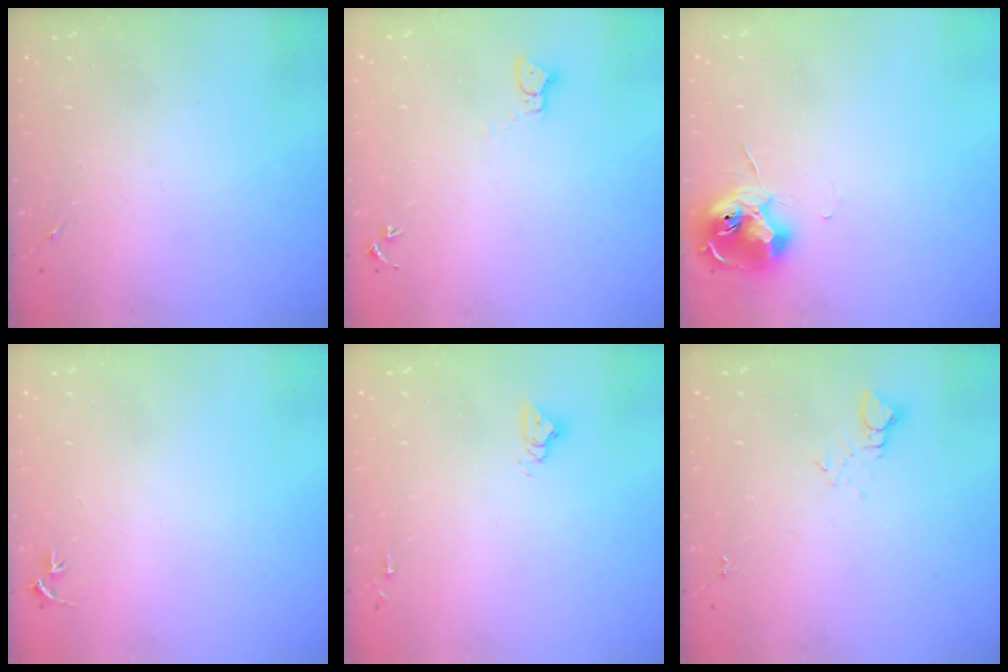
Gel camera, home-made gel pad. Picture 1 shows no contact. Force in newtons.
{"total": 2.3, "press": 2.3, "slide": 0.3}
{"total": 11.1, "press": 11.0, "slide": 0.6}
{"total": 3.1, "press": 3.1, "slide": 0.3}
{"total": 4.8, "press": 4.8, "slide": 0.3}
{"total": 4.2, "press": 4.2, "slide": 0.4}